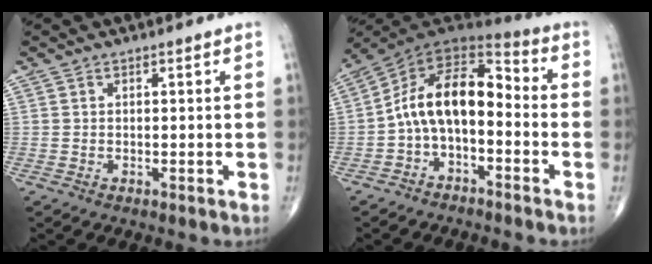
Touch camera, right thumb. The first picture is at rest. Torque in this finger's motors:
{"motor_torque": [0.38, 0.34, 0.34, -0.26, 0.35]}